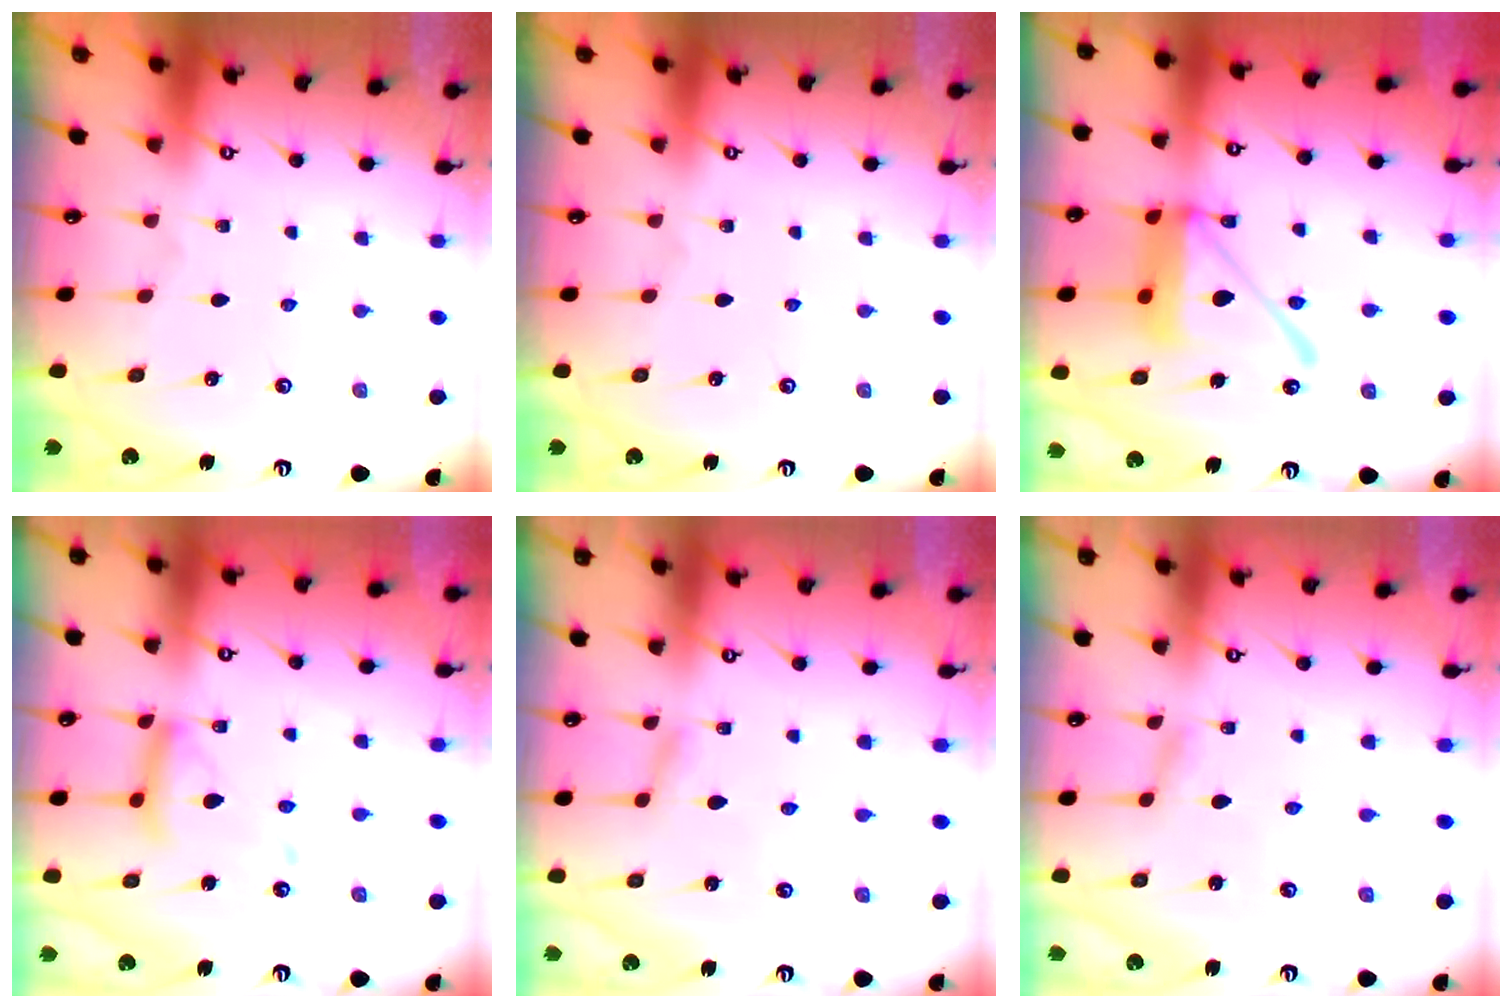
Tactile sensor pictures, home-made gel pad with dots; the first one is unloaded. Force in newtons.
{"total": 0.0}
{"total": 18.2, "press": 18.1, "slide": 1.9}
{"total": 14.4, "press": 14.3, "slide": 1.3}
{"total": 2.8, "press": 2.8, "slide": 0.3}
{"total": 2.4, "press": 2.4, "slide": 0.1}